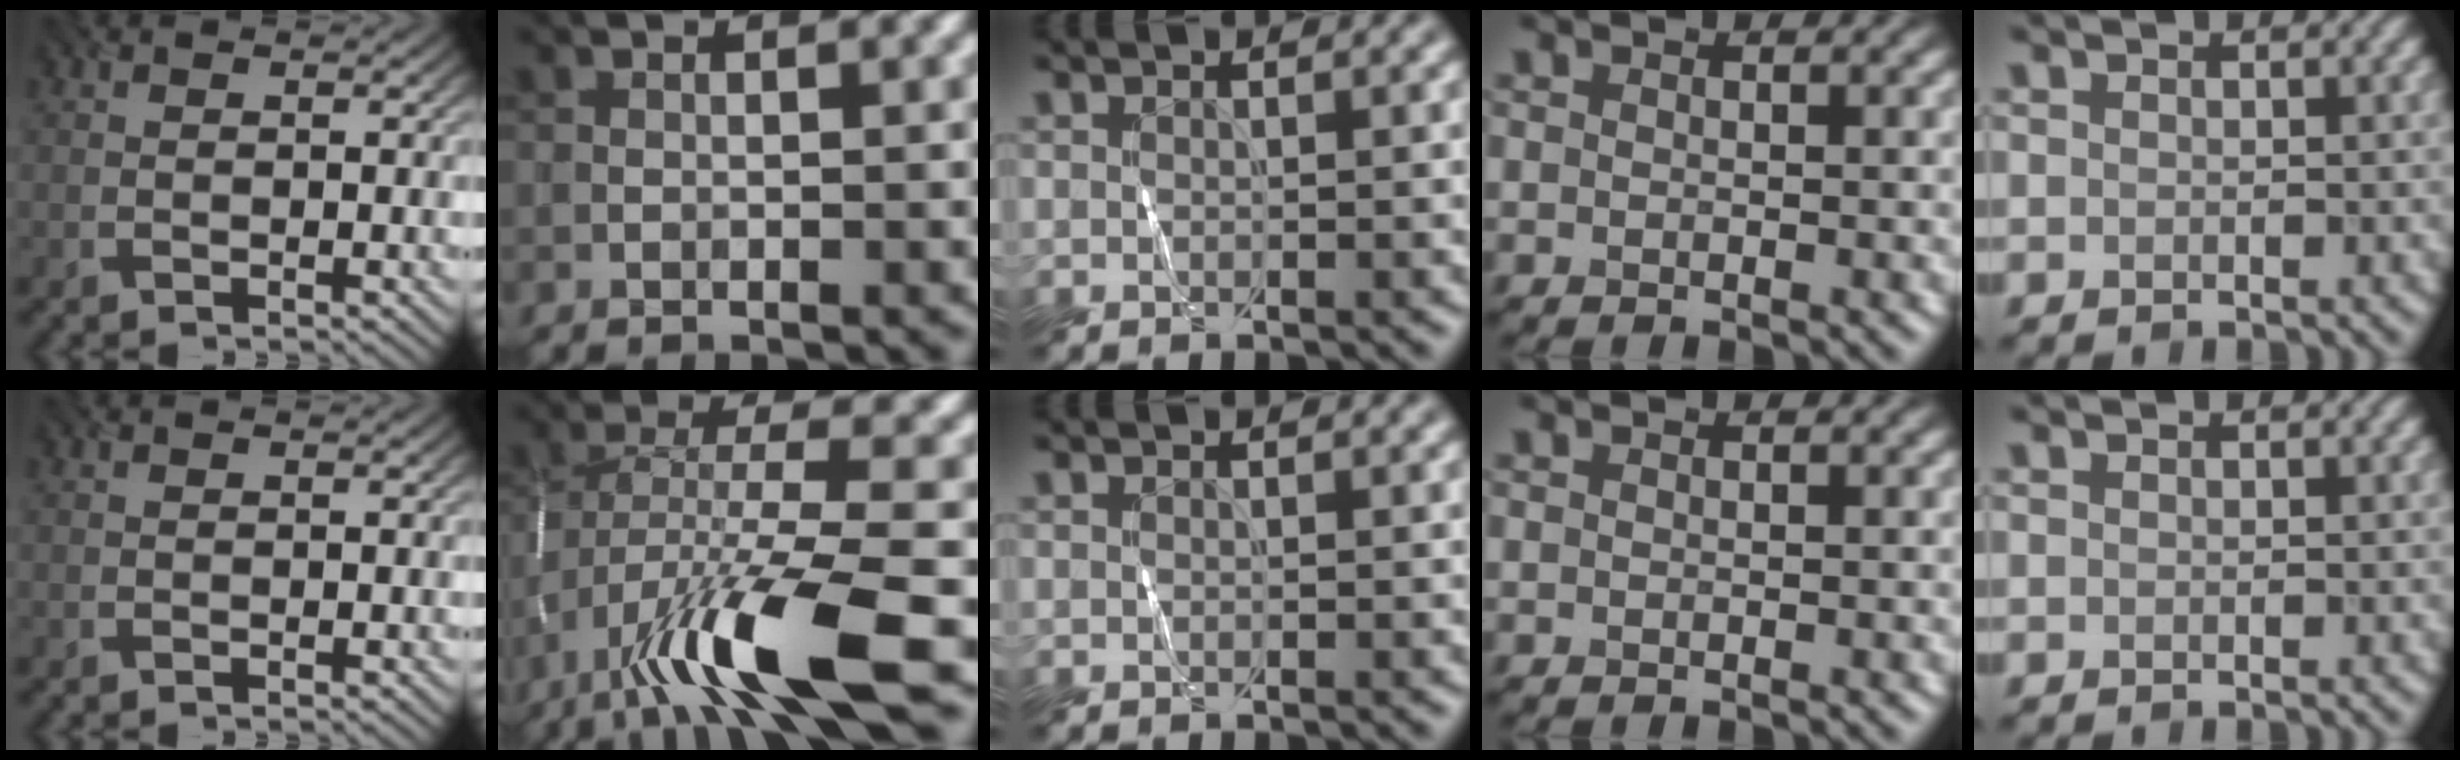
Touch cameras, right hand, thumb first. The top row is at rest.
{"index": {"total": 11.3, "force": [-6.2, 2.3, 9.1], "torque": [-0.169, 0.002, -0.112]}}